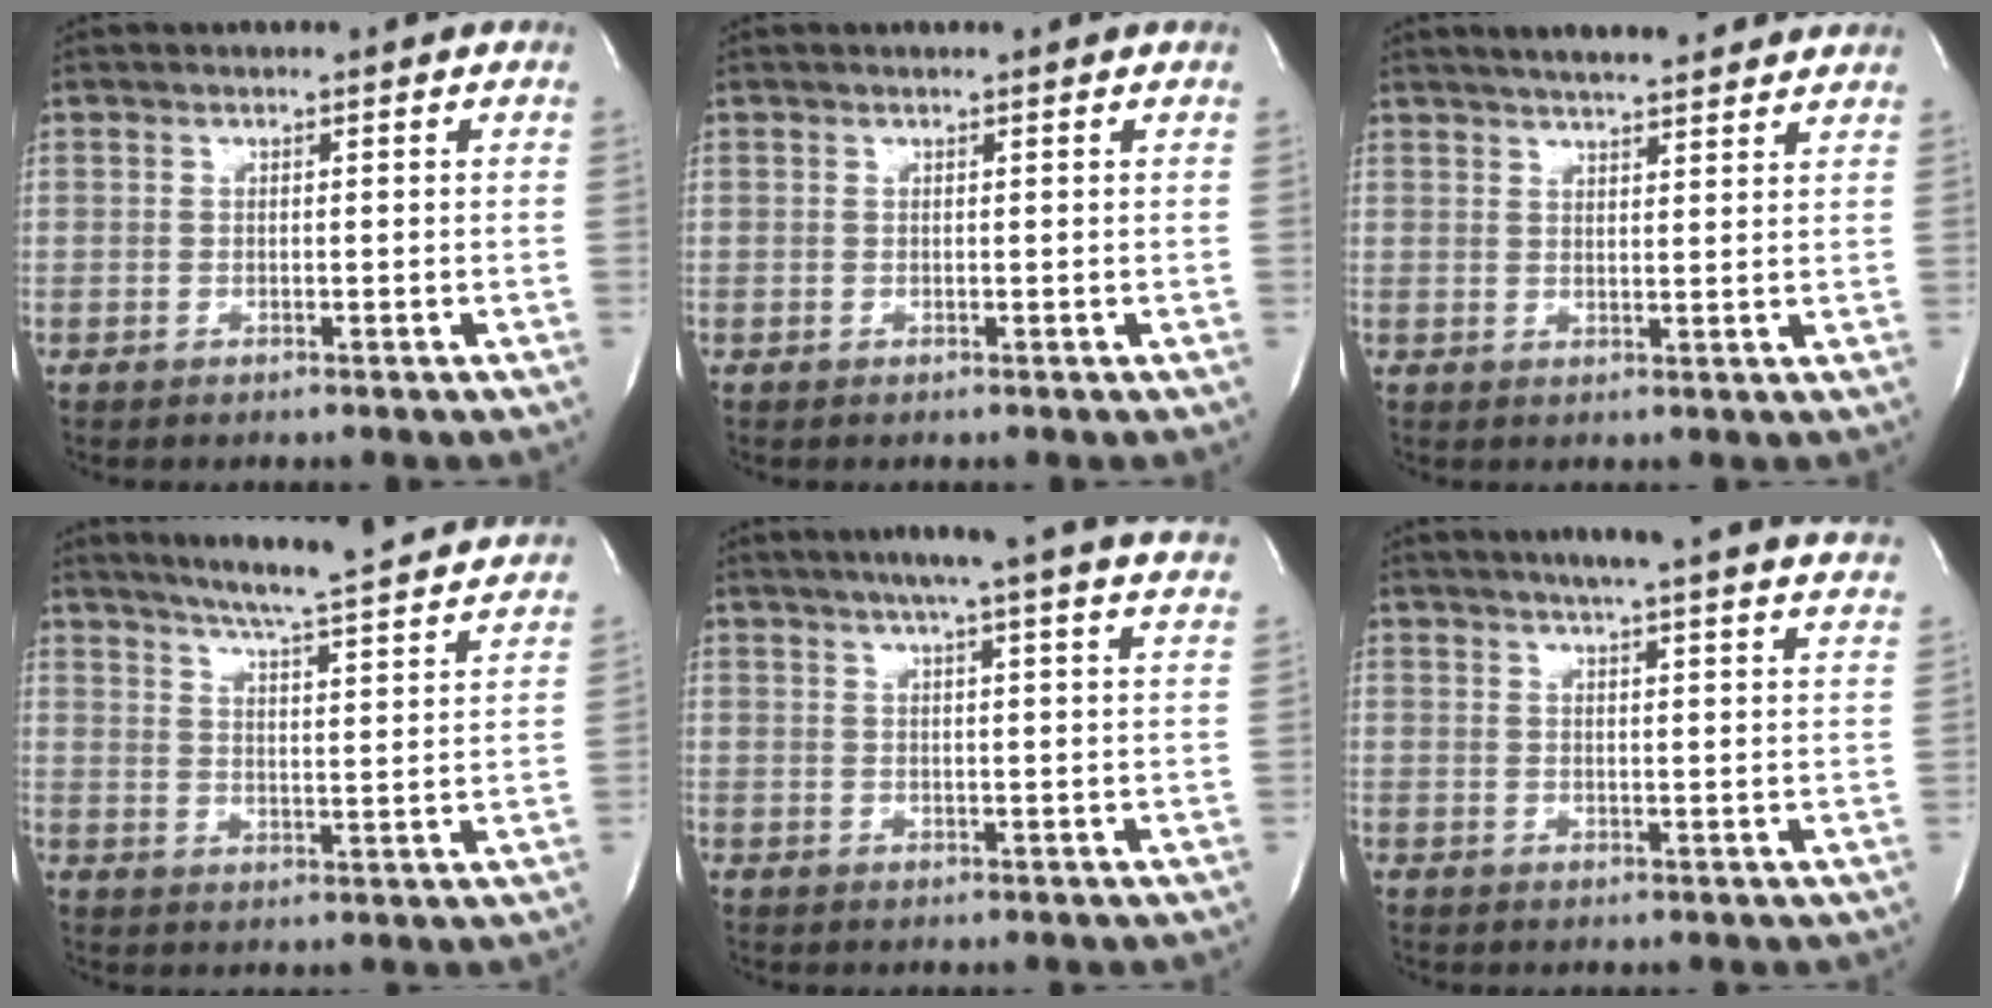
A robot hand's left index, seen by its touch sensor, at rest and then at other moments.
{"total": 0.6, "force": [0.6, -0.1, 0.2], "torque": [-0.006, -0.001, 0.008]}
{"total": 10.7, "force": [9.3, 1.4, 5.0], "torque": [-0.073, 0.014, 0.117]}
{"total": 20.7, "force": [19.0, 0.1, 8.2], "torque": [-0.129, -0.037, 0.242]}
{"total": 20.2, "force": [17.6, -0.8, 9.8], "torque": [-0.152, -0.018, 0.209]}
{"total": 22.2, "force": [19.9, 0.2, 9.8], "torque": [-0.151, -0.029, 0.235]}